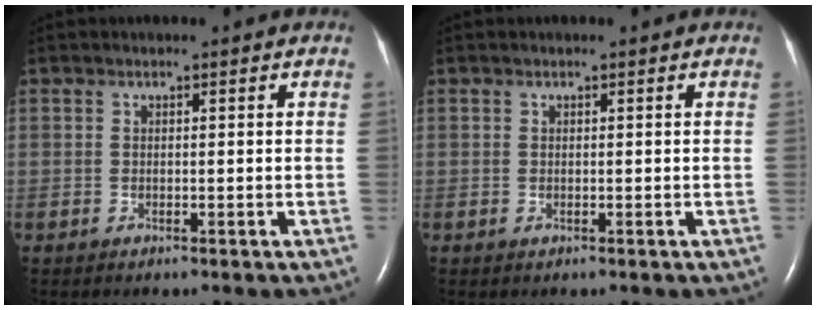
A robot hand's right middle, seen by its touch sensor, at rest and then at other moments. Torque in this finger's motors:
{"motor_torque": [0.01, 0.03, 0.00, 0.01]}